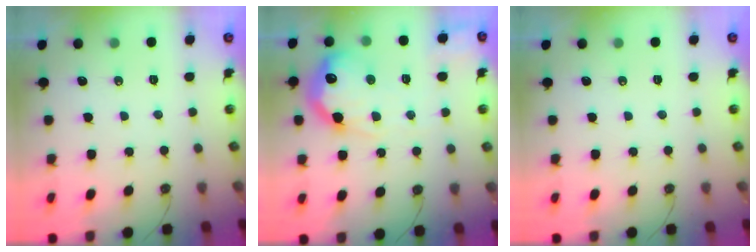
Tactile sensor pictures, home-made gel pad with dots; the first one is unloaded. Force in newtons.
{"total": 21.5, "press": 21.5, "slide": 1.8}
{"total": 0.0}